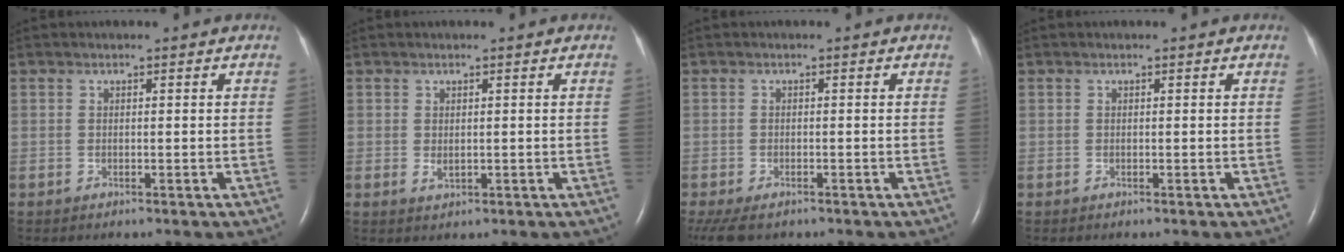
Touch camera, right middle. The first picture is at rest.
{"total": 1.1, "force": [0.0, 0.7, 0.9], "torque": [-0.018, -0.004, 0.003]}
{"total": 6.1, "force": [-4.3, 2.9, 3.2], "torque": [-0.066, -0.013, -0.071]}
{"total": 0.0}